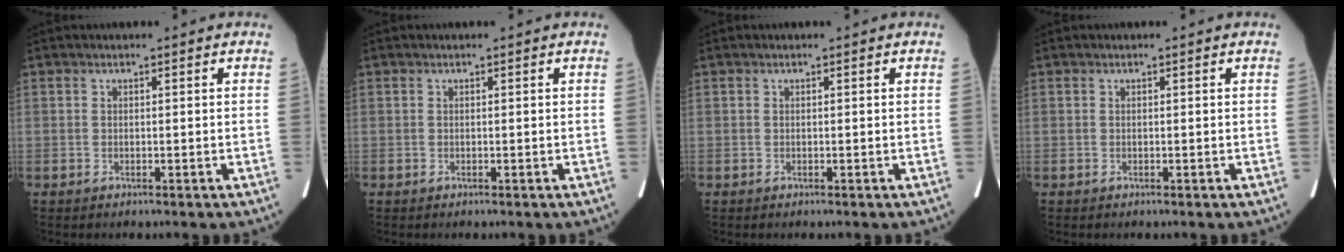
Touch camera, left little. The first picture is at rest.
{"total": 0.0}
{"total": 0.0}
{"total": 0.0}